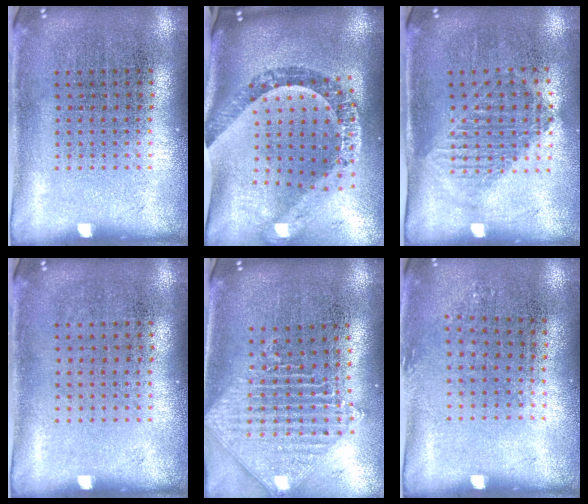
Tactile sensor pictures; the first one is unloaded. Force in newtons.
{"total": 2.3, "press": 1.9, "slide": 1.3}
{"total": 1.3, "press": 1.1, "slide": 0.6}
{"total": 0.0}
{"total": 1.9, "press": 1.6, "slide": 1.0}
{"total": 0.8, "press": 0.7, "slide": 0.4}